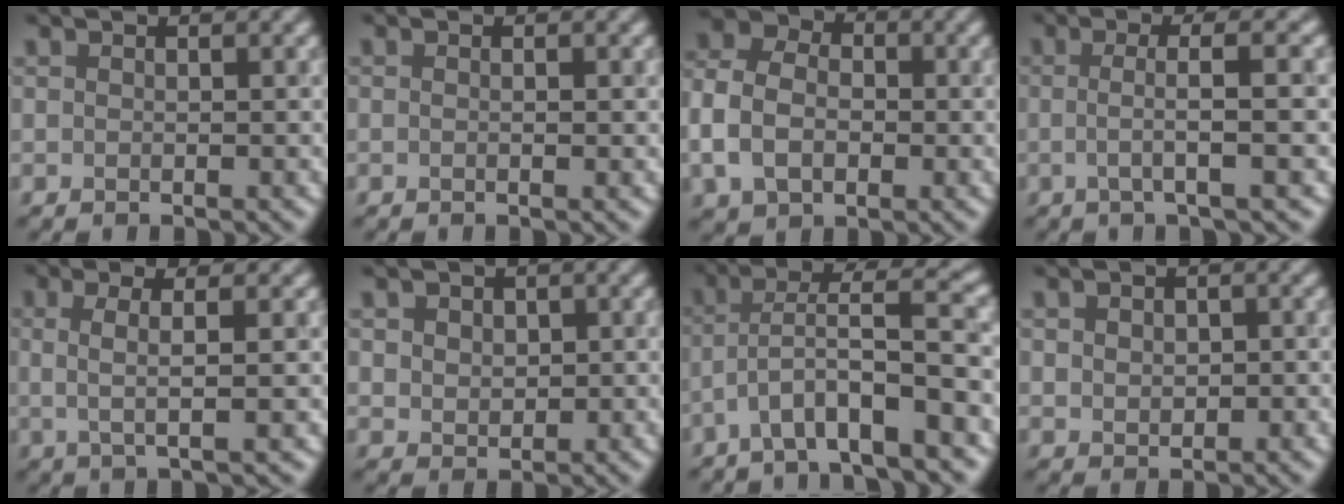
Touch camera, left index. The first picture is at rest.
{"total": 0.6, "force": [-0.1, 0.2, 0.6], "torque": [-0.001, -0.010, -0.010]}
{"total": 6.7, "force": [-1.4, 5.2, 3.9], "torque": [-0.107, 0.002, -0.028]}
{"total": 3.5, "force": [-0.4, 0.6, 3.4], "torque": [-0.048, 0.003, -0.007]}
{"total": 2.9, "force": [0.1, 0.7, 2.8], "torque": [-0.052, 0.003, 0.007]}
{"total": 2.7, "force": [0.9, 2.3, 1.1], "torque": [-0.022, 0.011, 0.019]}
{"total": 6.6, "force": [-3.1, 1.0, 5.8], "torque": [-0.095, 0.020, -0.052]}
{"total": 2.3, "force": [0.2, 1.9, 1.3], "torque": [-0.014, 0.015, 0.007]}